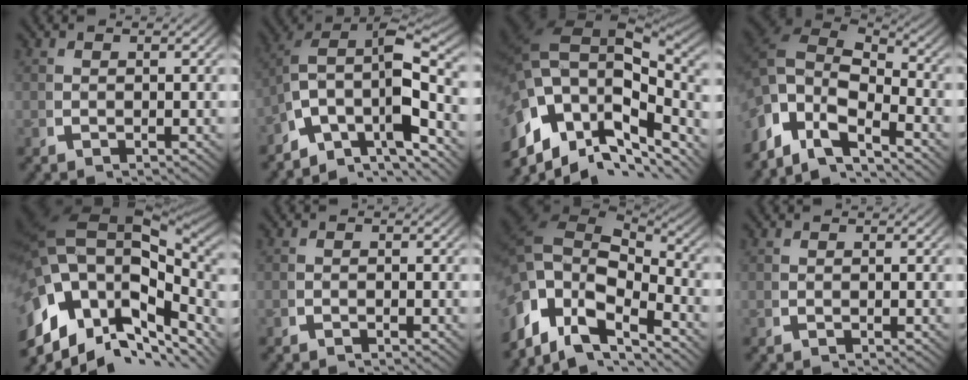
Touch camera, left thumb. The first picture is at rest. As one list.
[{"total": 14.8, "force": [-2.2, 10.7, 10.0], "torque": [-0.195, -0.047, -0.034]}, {"total": 19.6, "force": [0.9, 13.3, 14.3], "torque": [-0.255, -0.023, 0.013]}, {"total": 11.4, "force": [-0.3, 8.1, 8.0], "torque": [-0.183, -0.036, 0.006]}, {"total": 23.5, "force": [1.3, 16.2, 16.9], "torque": [-0.299, -0.031, 0.018]}, {"total": 0.6, "force": [-0.6, 0.1, 0.1], "torque": [0.000, -0.002, -0.011]}, {"total": 13.5, "force": [-0.5, 9.6, 9.6], "torque": [-0.205, -0.036, 0.001]}, {"total": 0.0}]